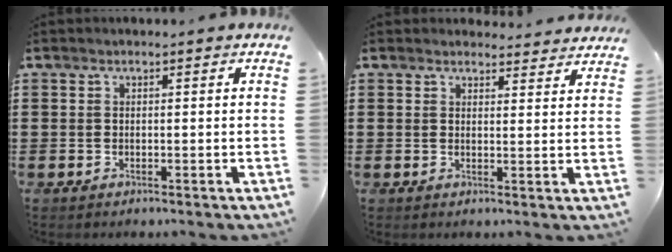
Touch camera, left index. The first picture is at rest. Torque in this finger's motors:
{"motor_torque": [0.93, -1.20, 0.00, -0.03]}